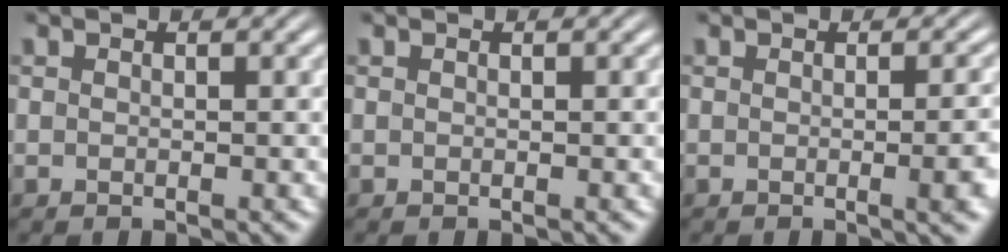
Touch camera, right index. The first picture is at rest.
{"total": 0.0}
{"total": 2.3, "force": [-0.6, 0.0, 2.2], "torque": [-0.023, 0.008, -0.016]}